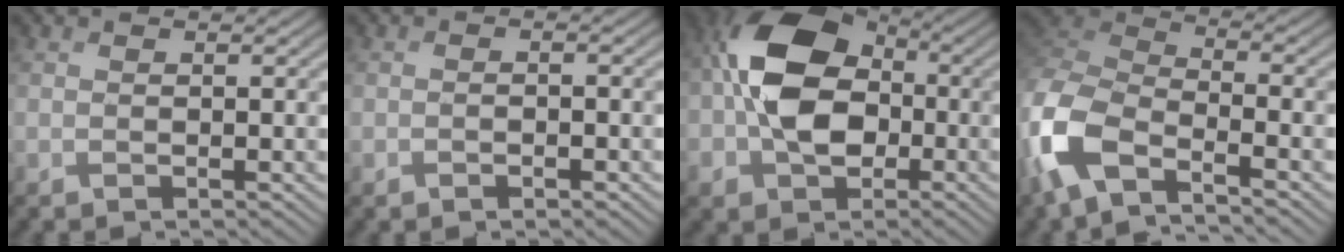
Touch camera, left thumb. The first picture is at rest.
{"total": 1.5, "force": [-0.8, 0.4, 1.2], "torque": [-0.022, 0.001, -0.015]}
{"total": 12.5, "force": [-0.7, 8.9, 8.7], "torque": [-0.171, 0.016, -0.032]}
{"total": 10.5, "force": [-5.7, 4.6, 7.5], "torque": [-0.186, -0.013, -0.135]}